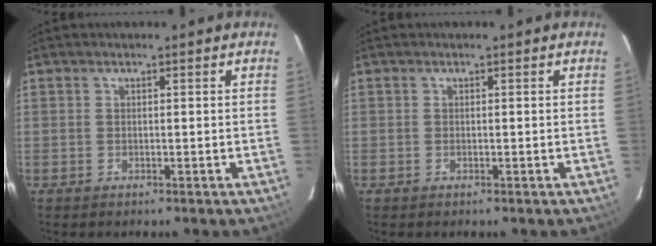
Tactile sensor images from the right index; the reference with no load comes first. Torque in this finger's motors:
{"motor_torque": [0.00, 0.04, 0.01, 0.00]}